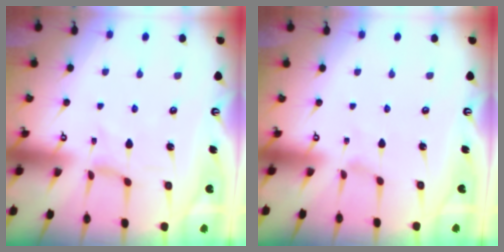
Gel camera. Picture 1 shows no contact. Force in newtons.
{"total": 0.7, "press": 0.7, "slide": 0.2}